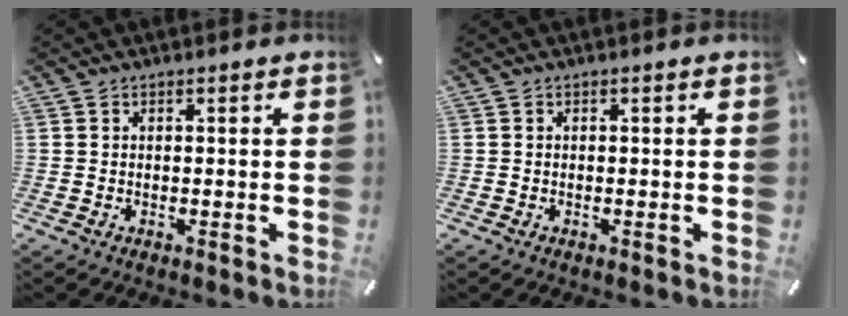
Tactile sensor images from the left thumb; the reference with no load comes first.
{"total": 0.0}